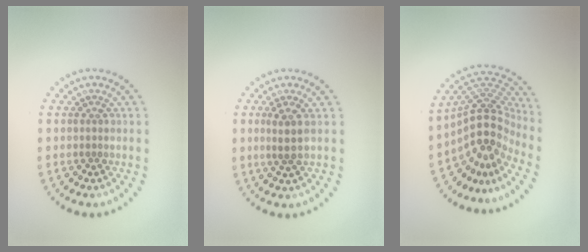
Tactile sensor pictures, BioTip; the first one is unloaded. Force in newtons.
{"total": 1.9, "press": 1.5, "slide": 1.2}
{"total": 5.2, "press": 3.7, "slide": 3.7}